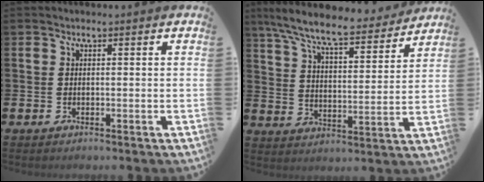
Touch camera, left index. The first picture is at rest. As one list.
[{"total": 9.3, "force": [8.3, 1.3, 4.0], "torque": [-0.112, -0.048, 0.143]}]